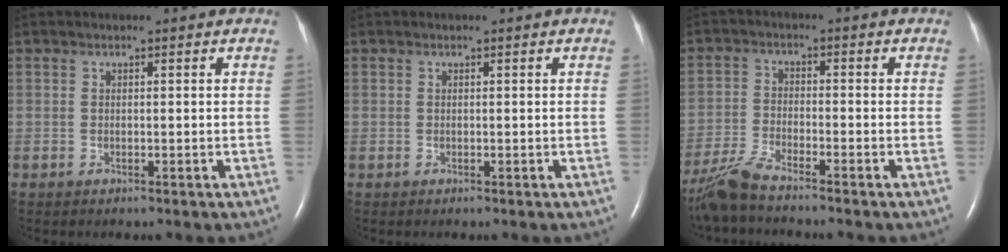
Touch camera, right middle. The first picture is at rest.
{"total": 0.0}
{"total": 6.1, "force": [-5.5, -0.2, 2.8], "torque": [-0.067, -0.026, -0.110]}